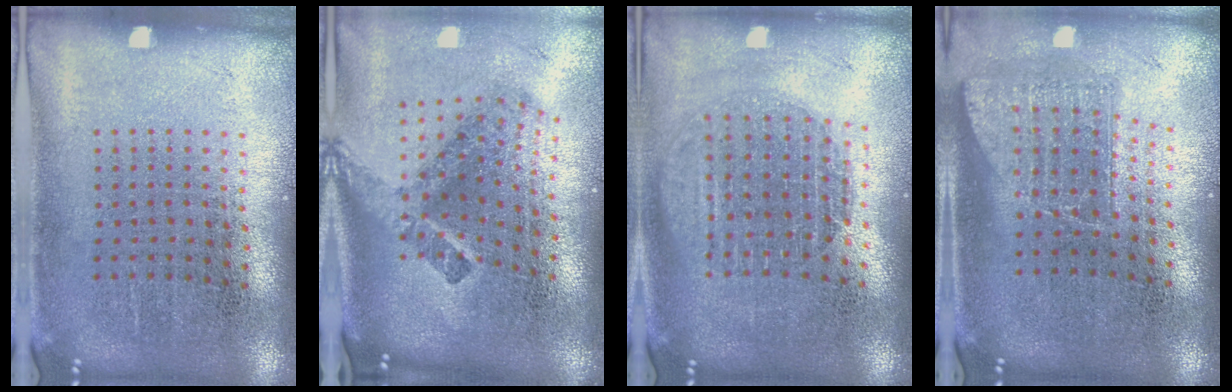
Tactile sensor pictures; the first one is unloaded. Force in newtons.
{"total": 2.6, "press": 1.6, "slide": 2.0}
{"total": 1.7, "press": 1.5, "slide": 0.8}
{"total": 1.5, "press": 1.2, "slide": 0.9}